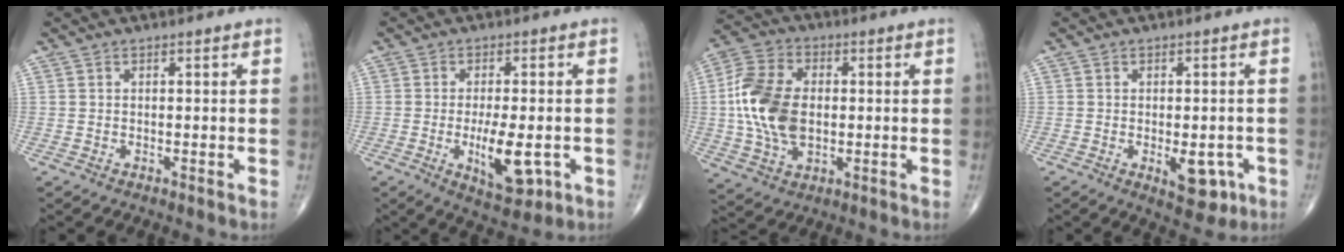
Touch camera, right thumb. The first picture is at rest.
{"total": 9.7, "force": [-2.5, 3.8, 8.6], "torque": [-0.133, -0.011, -0.031]}
{"total": 15.3, "force": [0.1, 9.8, 11.7], "torque": [-0.233, 0.011, 0.001]}
{"total": 6.6, "force": [-2.1, 3.3, 5.4], "torque": [-0.050, -0.002, -0.017]}